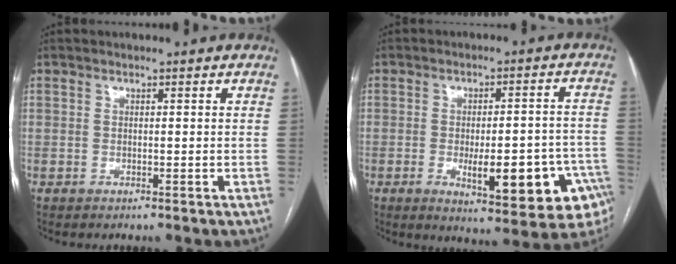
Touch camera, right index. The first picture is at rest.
{"total": 16.7, "force": [-6.6, 4.7, 14.6], "torque": [-0.110, 0.022, -0.068]}